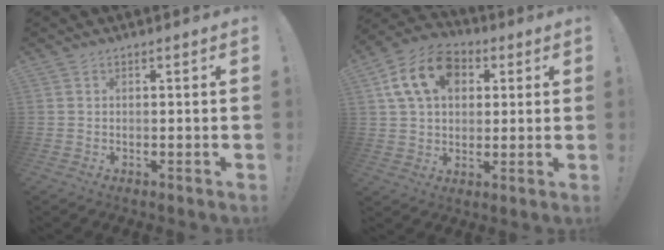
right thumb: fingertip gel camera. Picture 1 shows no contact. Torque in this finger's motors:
{"motor_torque": [0.31, 0.50, 0.76, 0.20, 0.11]}